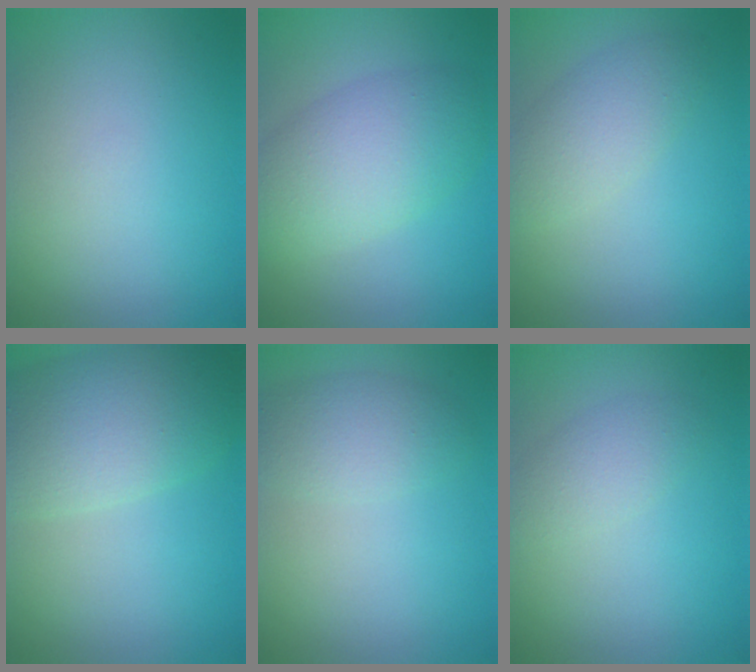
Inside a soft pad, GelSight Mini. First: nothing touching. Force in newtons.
{"total": 6.1, "press": 6.1, "slide": 0.1}
{"total": 3.1, "press": 3.1, "slide": 0.1}
{"total": 7.1, "press": 7.0, "slide": 0.4}
{"total": 2.7, "press": 2.7, "slide": 0.2}
{"total": 2.1, "press": 2.1, "slide": 0.1}